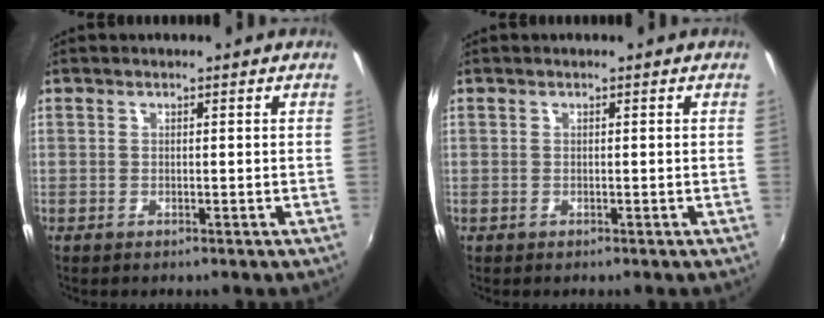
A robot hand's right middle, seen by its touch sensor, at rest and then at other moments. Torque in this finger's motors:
{"motor_torque": [-0.07, -0.20, -0.01, 0.00]}